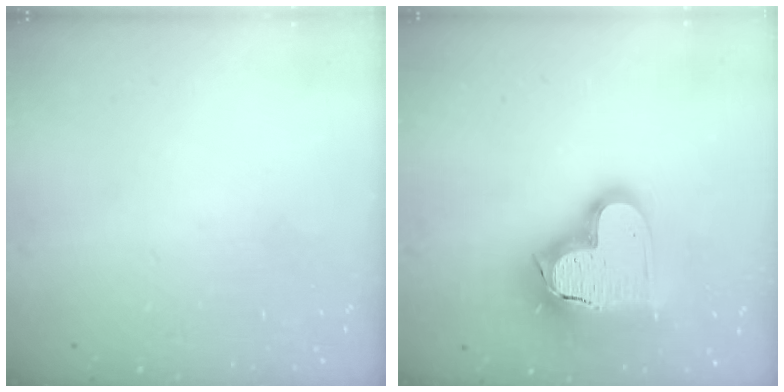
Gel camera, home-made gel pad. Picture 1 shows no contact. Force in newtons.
{"total": 21.2, "press": 21.1, "slide": 1.7}